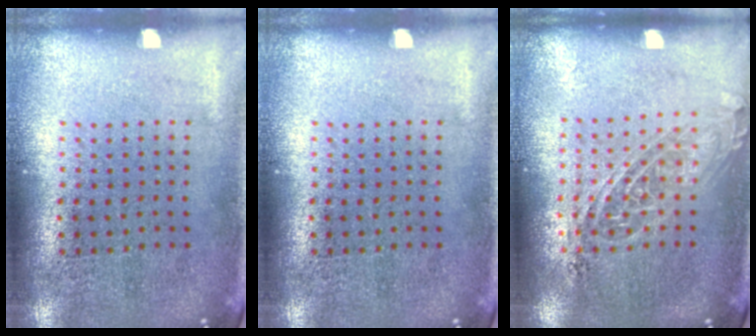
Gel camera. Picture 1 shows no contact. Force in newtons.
{"total": 0.0}
{"total": 1.5, "press": 1.3, "slide": 0.6}